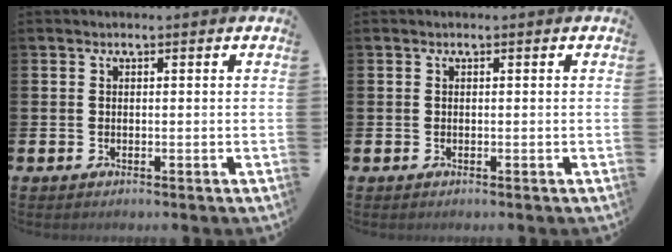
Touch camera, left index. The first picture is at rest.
{"total": 0.0}